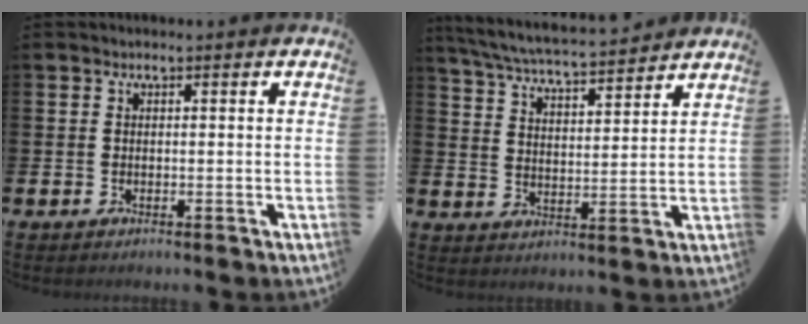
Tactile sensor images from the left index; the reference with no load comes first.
{"total": 6.1, "force": [5.9, 0.4, 1.5], "torque": [-0.056, -0.040, 0.102]}